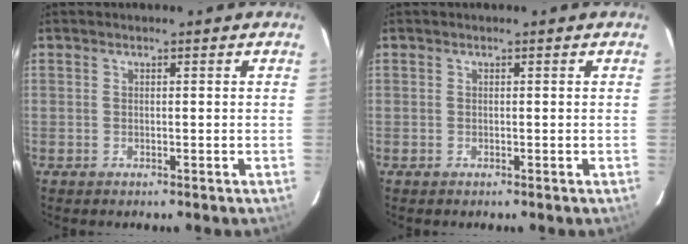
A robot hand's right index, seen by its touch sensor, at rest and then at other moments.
{"total": 0.0}